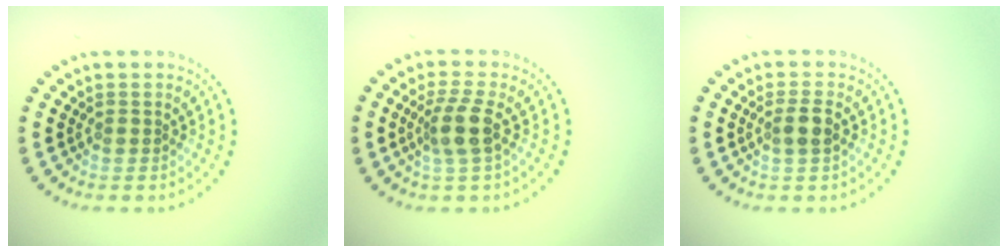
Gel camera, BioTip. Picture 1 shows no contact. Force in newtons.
{"total": 2.8, "press": 2.3, "slide": 1.7}
{"total": 1.8, "press": 1.6, "slide": 0.7}